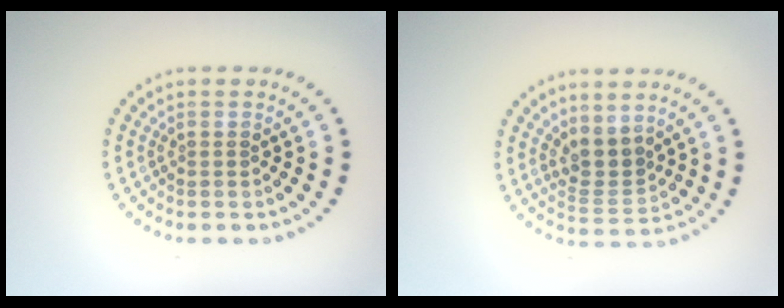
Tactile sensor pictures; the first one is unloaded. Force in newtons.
{"total": 2.9, "press": 2.2, "slide": 1.9}